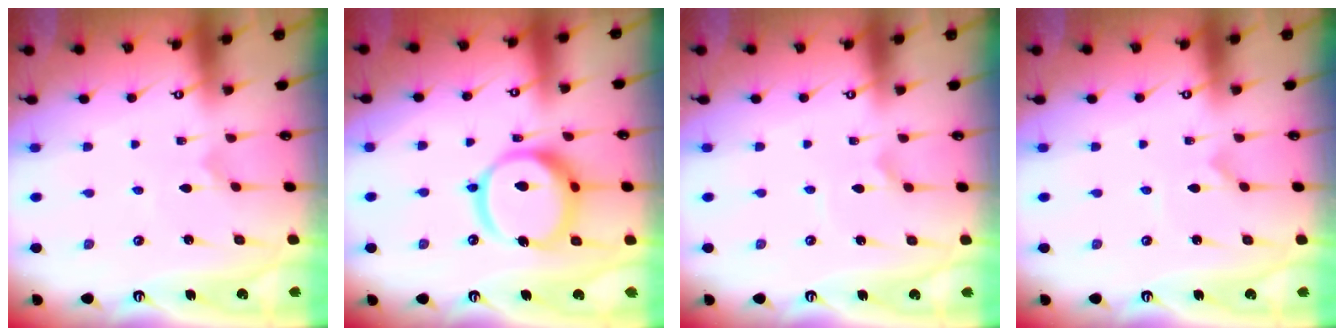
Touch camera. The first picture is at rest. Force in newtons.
{"total": 16.3, "press": 16.2, "slide": 1.7}
{"total": 1.6, "press": 1.6, "slide": 0.1}
{"total": 0.0}